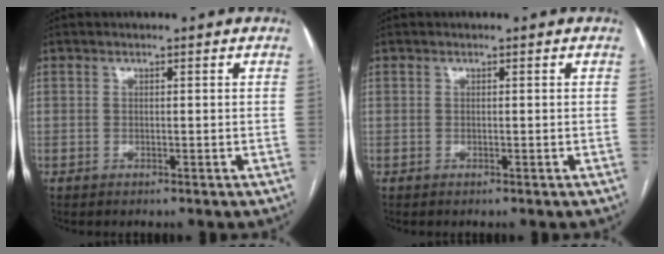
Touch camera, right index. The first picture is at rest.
{"total": 0.0}